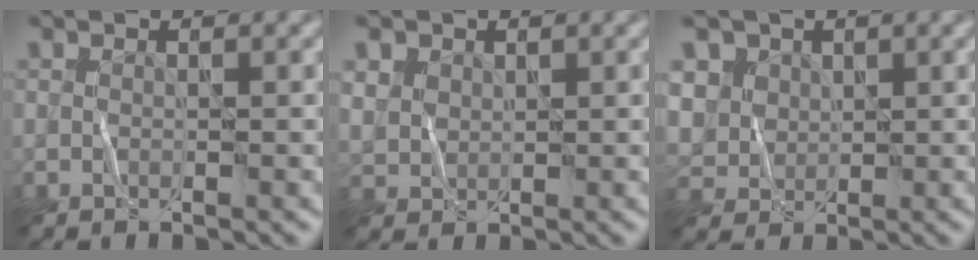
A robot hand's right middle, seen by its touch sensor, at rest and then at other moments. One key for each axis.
{"total": 2.3, "fx": 1.6, "fy": 1.6, "fz": 0.3, "tx": -0.036, "ty": 0.010, "tz": 0.032}
{"total": 3.5, "fx": 2.1, "fy": 2.8, "fz": 0.3, "tx": -0.057, "ty": 0.008, "tz": 0.058}